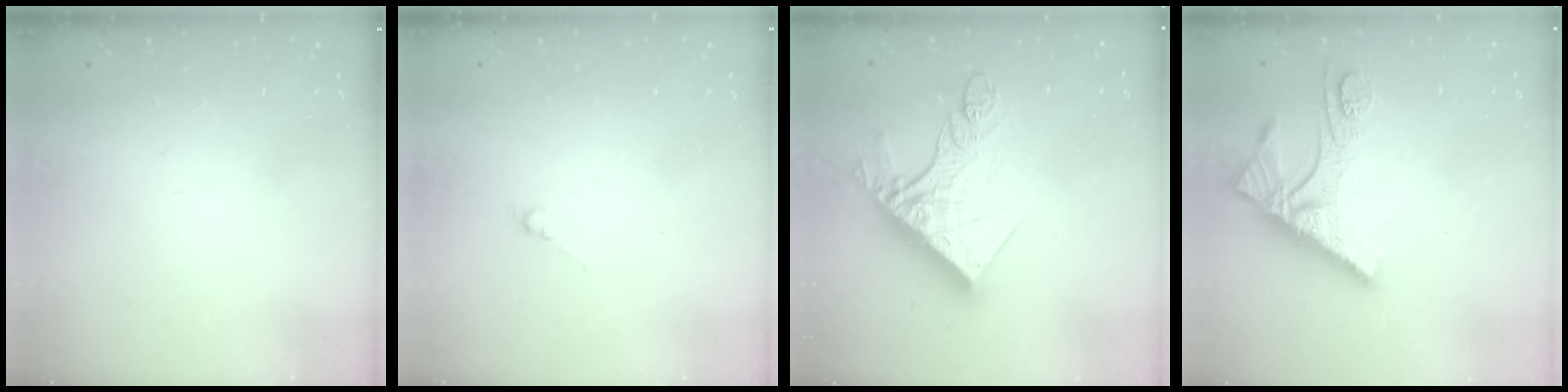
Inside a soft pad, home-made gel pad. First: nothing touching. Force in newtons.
{"total": 0.0}
{"total": 19.0, "press": 18.9, "slide": 2.3}
{"total": 11.8, "press": 11.7, "slide": 1.3}